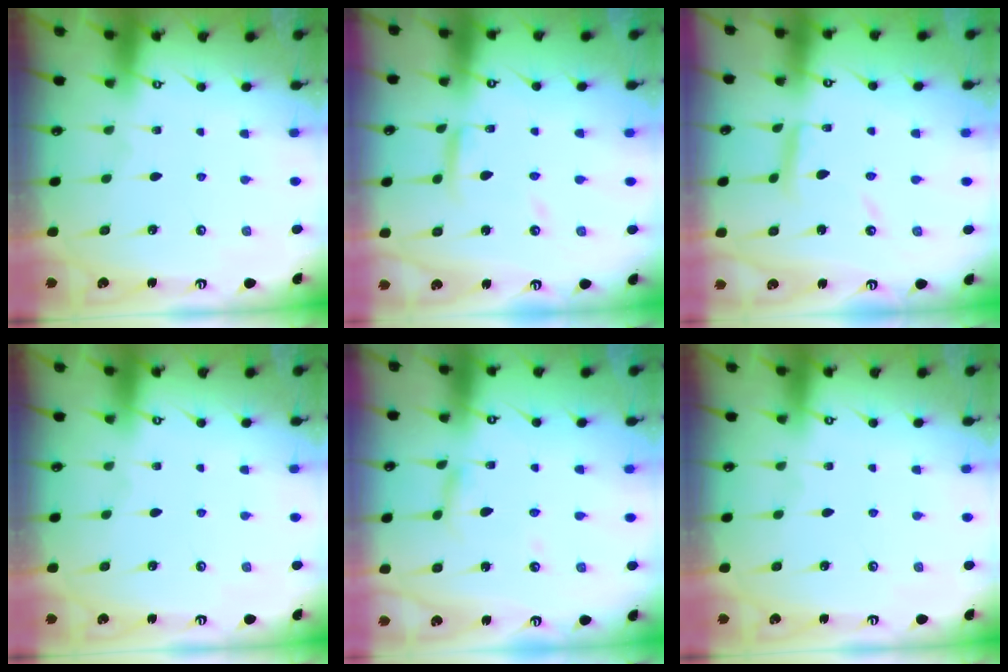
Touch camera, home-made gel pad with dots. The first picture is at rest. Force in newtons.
{"total": 6.6, "press": 6.6, "slide": 0.5}
{"total": 7.8, "press": 7.8, "slide": 0.4}
{"total": 0.0}
{"total": 3.3, "press": 3.2, "slide": 0.3}
{"total": 0.0}